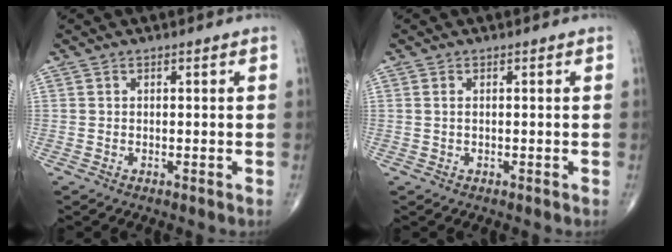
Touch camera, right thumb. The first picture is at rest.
{"total": 0.6, "force": [0.2, 0.2, 0.5], "torque": [-0.015, 0.004, 0.005]}